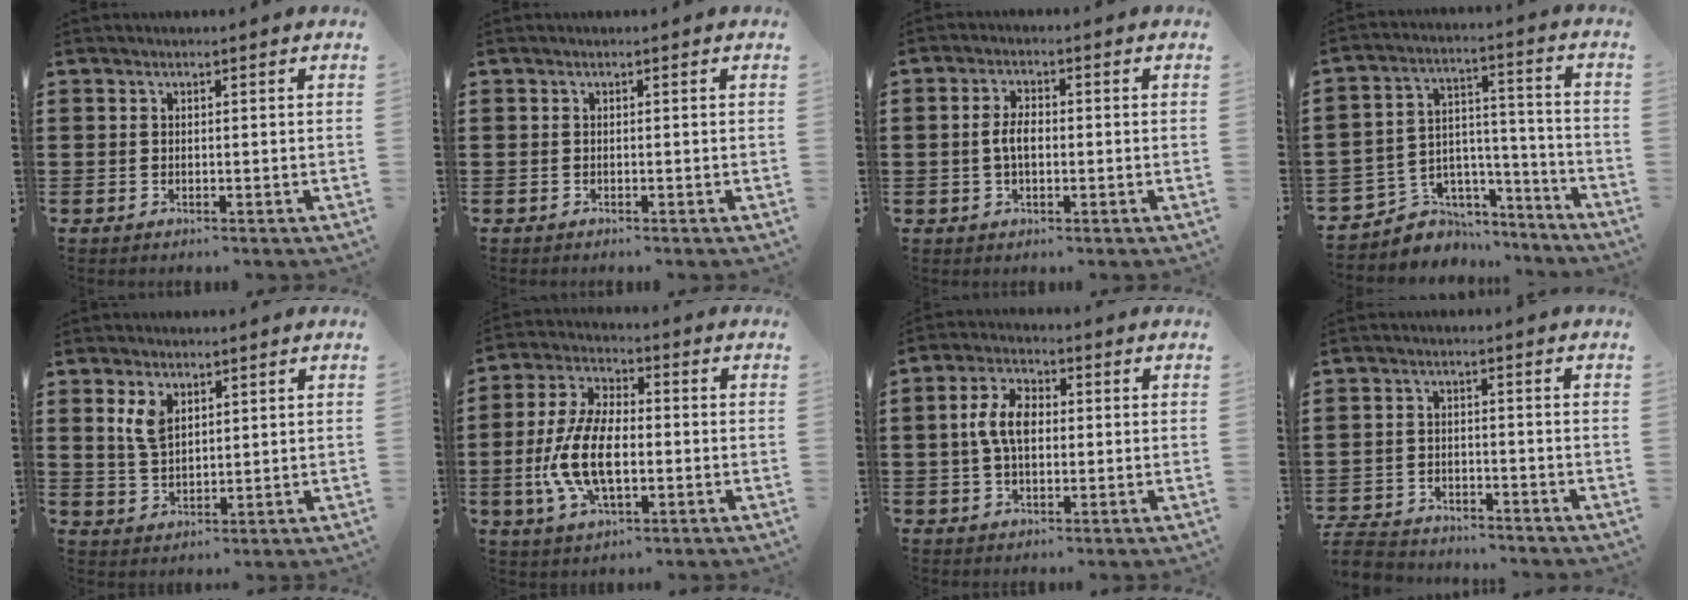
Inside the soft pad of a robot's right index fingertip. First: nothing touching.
{"total": 0.0}
{"total": 3.7, "force": [-0.3, 1.9, 3.1], "torque": [-0.075, 0.001, -0.011]}
{"total": 5.7, "force": [-4.1, 4.0, 0.2], "torque": [-0.024, 0.004, -0.078]}
{"total": 4.5, "force": [2.1, 2.6, 3.0], "torque": [-0.070, 0.008, 0.038]}
{"total": 10.6, "force": [-2.0, 5.3, 8.9], "torque": [-0.215, -0.007, -0.044]}
{"total": 6.2, "force": [0.3, 3.6, 5.1], "torque": [-0.118, 0.011, -0.002]}
{"total": 4.4, "force": [-4.3, 0.5, 0.2], "torque": [-0.019, -0.002, -0.095]}